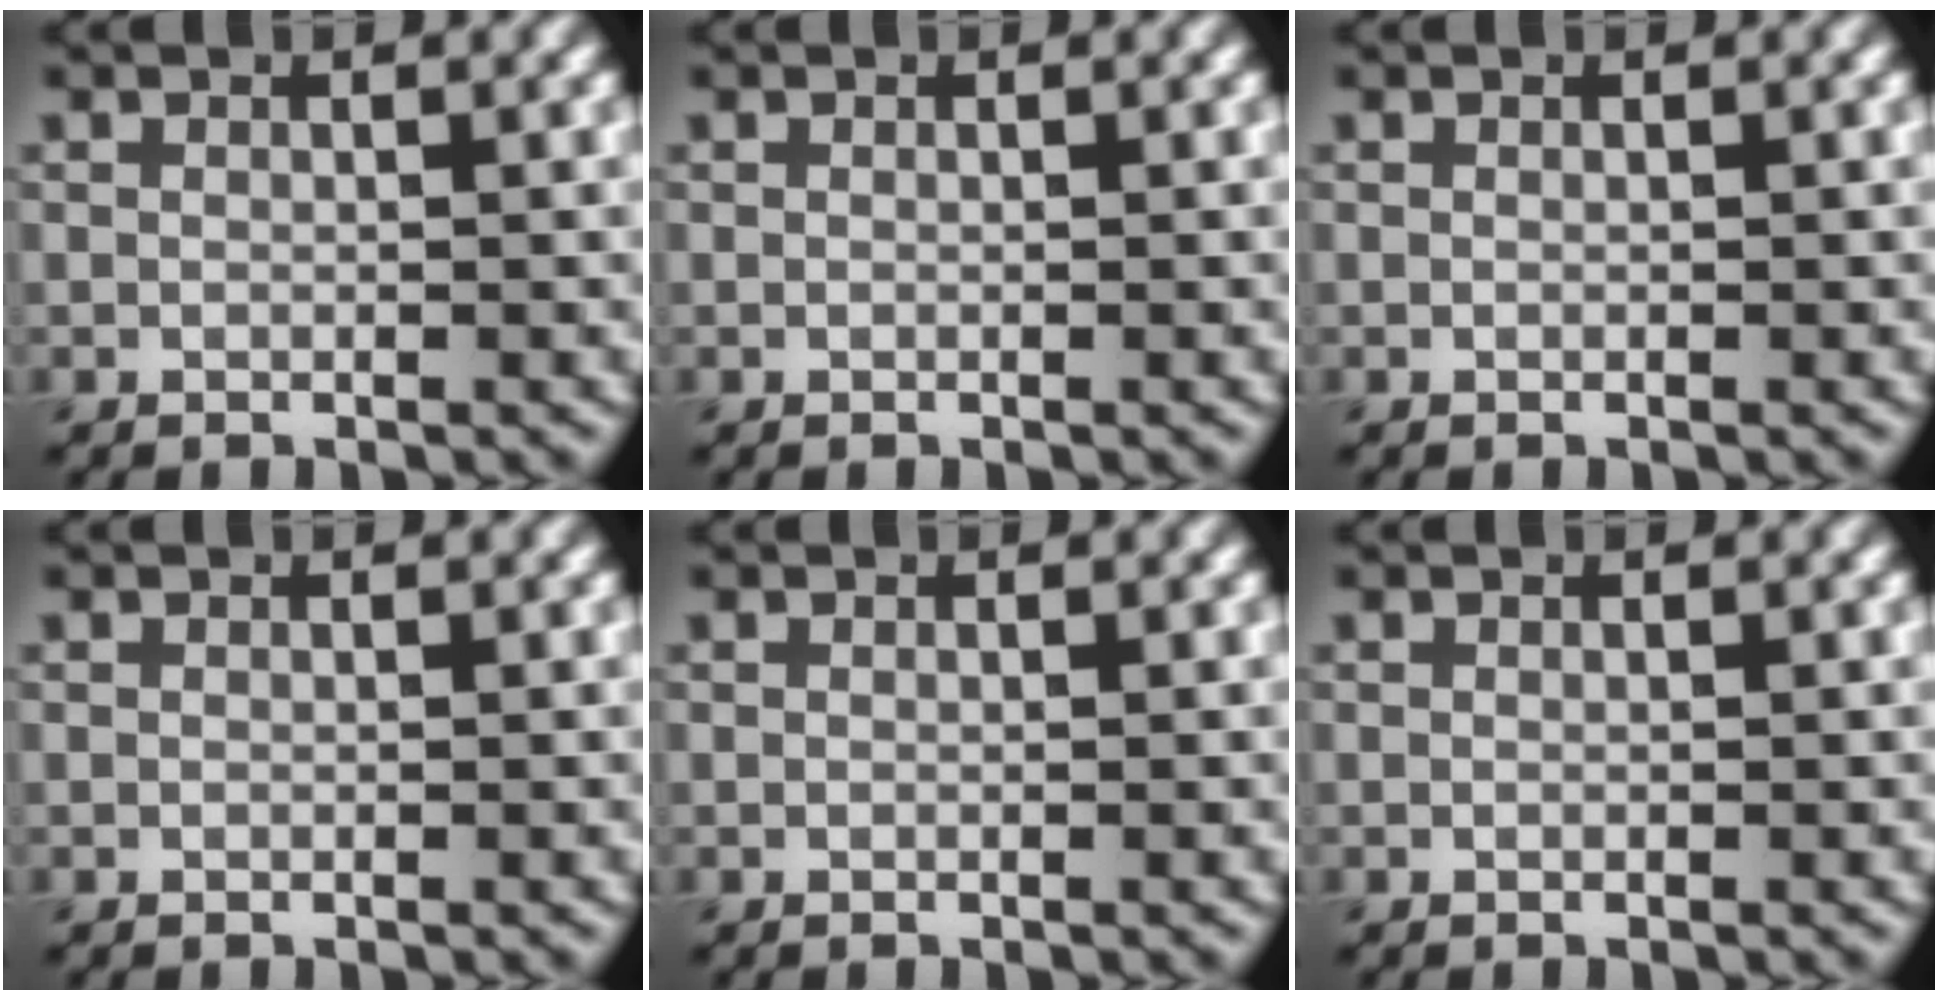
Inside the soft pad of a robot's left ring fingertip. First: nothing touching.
{"total": 0.0}
{"total": 0.0}
{"total": 0.0}
{"total": 0.0}
{"total": 0.0}